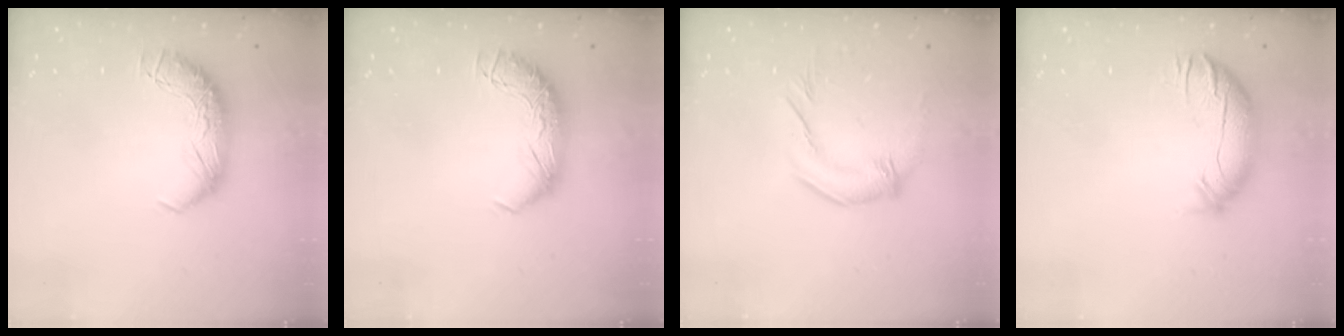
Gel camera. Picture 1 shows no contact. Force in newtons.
{"total": 0.0}
{"total": 1.1, "press": 0.9, "slide": 0.7}
{"total": 2.7, "press": 2.1, "slide": 1.7}